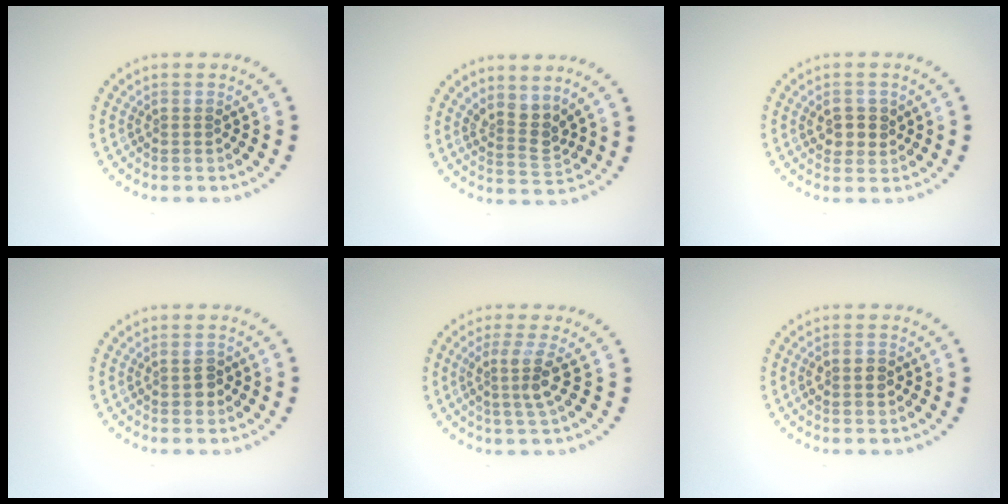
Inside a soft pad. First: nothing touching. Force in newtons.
{"total": 2.6, "press": 1.9, "slide": 1.7}
{"total": 2.4, "press": 2.3, "slide": 0.6}
{"total": 1.4, "press": 1.4, "slide": 0.2}
{"total": 2.7, "press": 1.9, "slide": 1.9}
{"total": 1.5, "press": 1.5, "slide": 0.1}